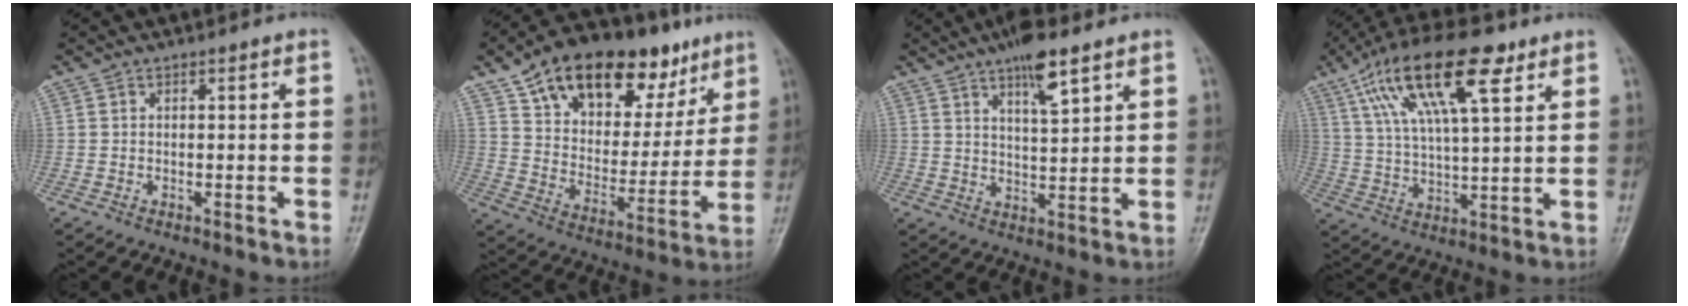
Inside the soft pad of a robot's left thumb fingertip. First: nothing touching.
{"total": 26.4, "force": [15.1, 14.1, 16.5], "torque": [-0.219, -0.013, 0.249]}
{"total": 8.2, "force": [5.2, 2.1, 6.0], "torque": [-0.094, -0.027, 0.088]}
{"total": 18.6, "force": [9.3, 6.3, 14.8], "torque": [-0.256, -0.005, 0.168]}